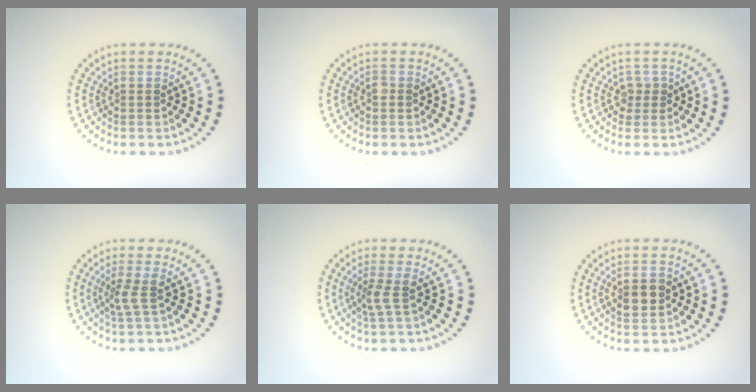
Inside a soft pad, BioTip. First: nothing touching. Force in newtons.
{"total": 0.5, "press": 0.4, "slide": 0.3}
{"total": 1.4, "press": 1.0, "slide": 0.9}
{"total": 1.9, "press": 1.4, "slide": 1.3}
{"total": 1.9, "press": 1.4, "slide": 1.3}
{"total": 2.7, "press": 2.7, "slide": 0.2}